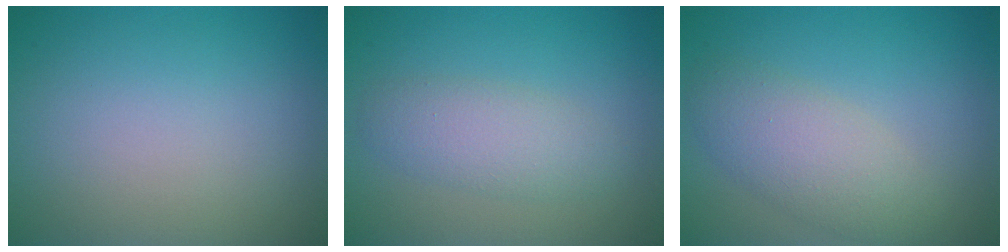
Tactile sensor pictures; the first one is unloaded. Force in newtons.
{"total": 2.0, "press": 1.9, "slide": 0.2}
{"total": 4.2, "press": 4.2, "slide": 0.1}